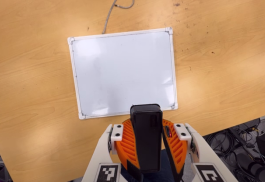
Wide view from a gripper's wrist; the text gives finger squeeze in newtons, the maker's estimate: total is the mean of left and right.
{"total": 10.2, "left": 9.9, "right": 10.5}